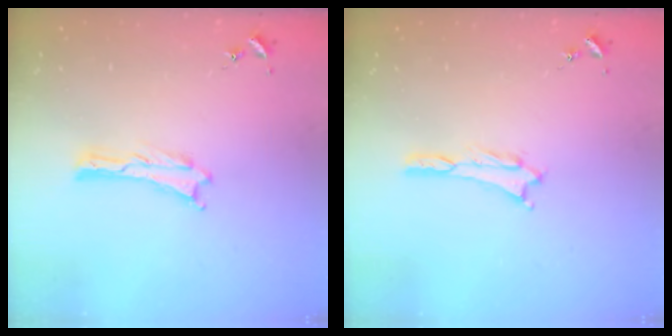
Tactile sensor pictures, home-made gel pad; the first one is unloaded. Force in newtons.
{"total": 0.7, "press": 0.7, "slide": 0.3}